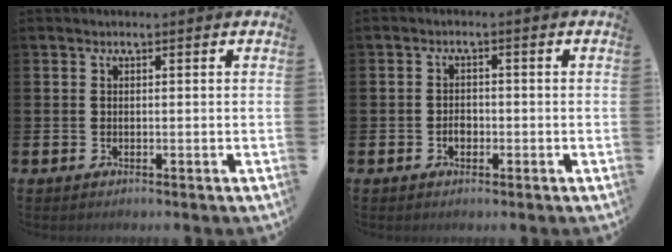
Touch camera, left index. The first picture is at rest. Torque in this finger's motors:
{"motor_torque": [0.05, 0.05, 0.02, 0.04]}